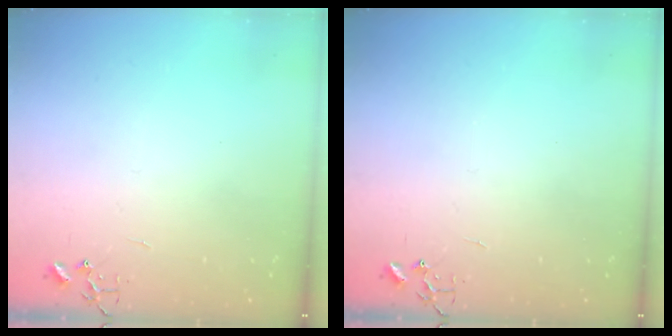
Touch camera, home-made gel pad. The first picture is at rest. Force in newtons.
{"total": 0.0}